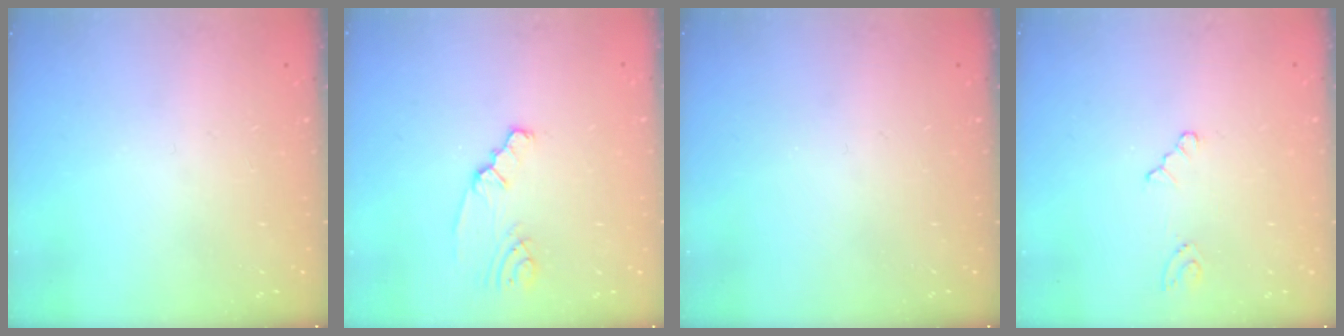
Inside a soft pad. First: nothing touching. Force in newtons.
{"total": 2.0, "press": 2.0, "slide": 0.3}
{"total": 0.0}
{"total": 2.8, "press": 2.8, "slide": 0.4}